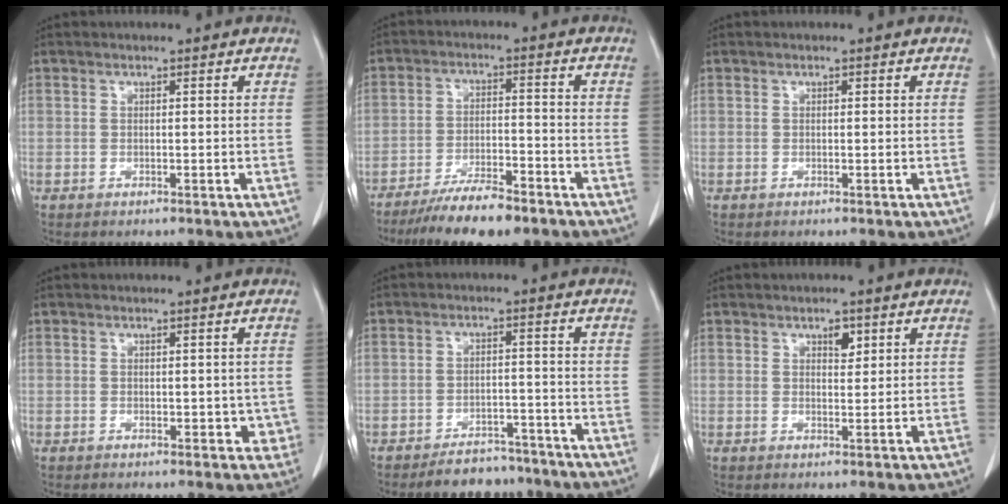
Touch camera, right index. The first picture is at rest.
{"total": 9.6, "force": [-7.7, 1.8, 5.5], "torque": [-0.090, -0.019, -0.130]}
{"total": 0.0}
{"total": 2.6, "force": [-0.2, 1.9, 1.8], "torque": [-0.005, 0.003, 0.000]}
{"total": 6.7, "force": [-5.8, 2.9, 1.5], "torque": [-0.017, 0.003, -0.089]}
{"total": 2.2, "force": [1.2, 1.0, 1.5], "torque": [-0.020, -0.004, 0.020]}